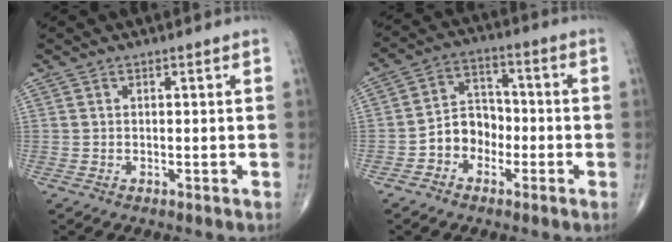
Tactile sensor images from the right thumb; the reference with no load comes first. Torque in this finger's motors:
{"motor_torque": [0.11, -0.11, 0.80, -0.28, 0.01]}